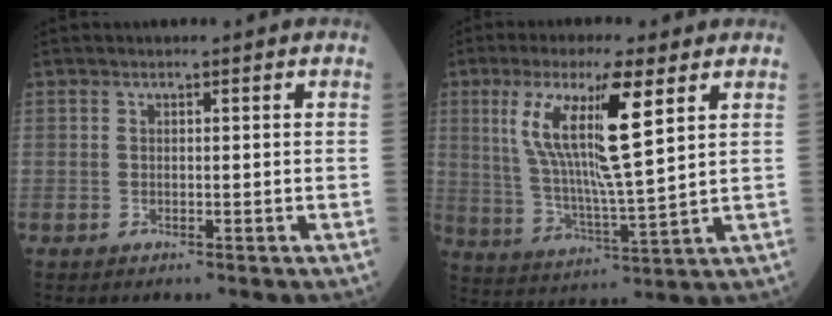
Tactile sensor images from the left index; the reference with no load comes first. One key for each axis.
{"total": 14.0, "fx": 5.7, "fy": 0.9, "fz": 12.8, "tx": -0.266, "ty": -0.005, "tz": 0.109}